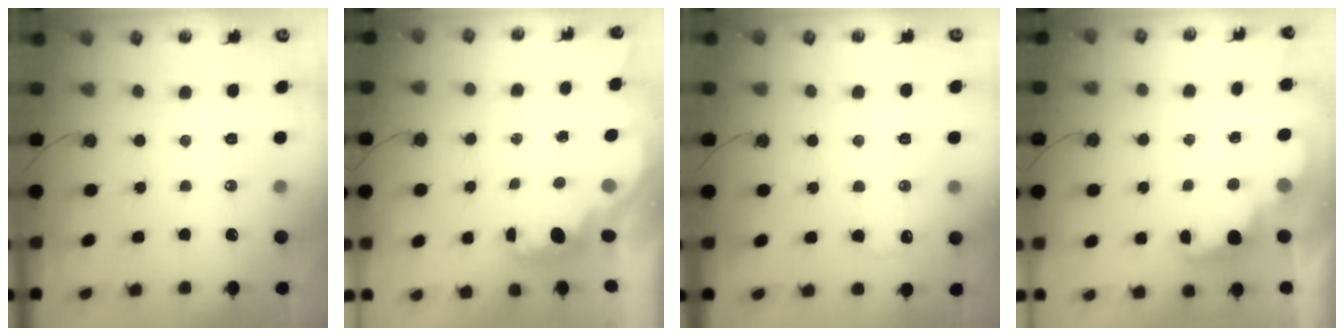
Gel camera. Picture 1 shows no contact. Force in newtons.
{"total": 1.4, "press": 1.2, "slide": 0.6}
{"total": 8.1, "press": 8.1, "slide": 0.4}
{"total": 2.5, "press": 2.4, "slide": 0.6}